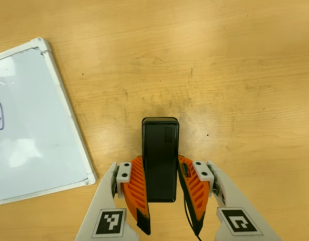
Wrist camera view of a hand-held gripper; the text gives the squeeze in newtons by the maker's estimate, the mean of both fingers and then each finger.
{"total": 4.7, "left": 3.1, "right": 6.3}